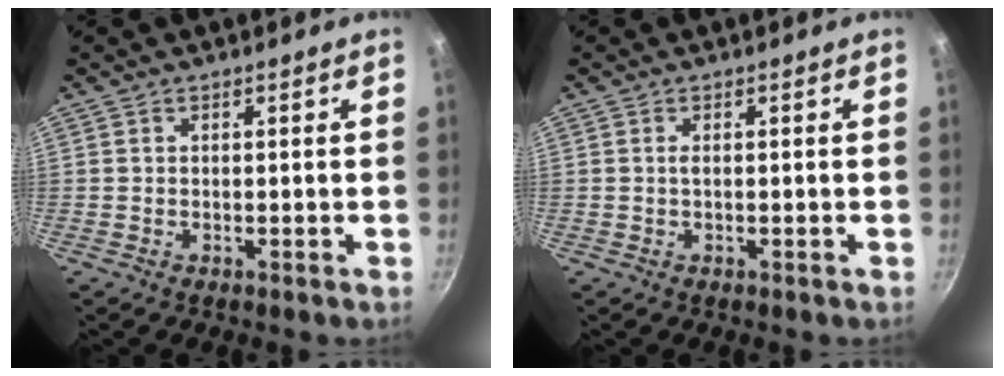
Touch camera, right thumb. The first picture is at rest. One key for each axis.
{"total": 0.6, "fx": 0.0, "fy": 0.1, "fz": 0.6, "tx": -0.011, "ty": 0.001, "tz": 0.000}